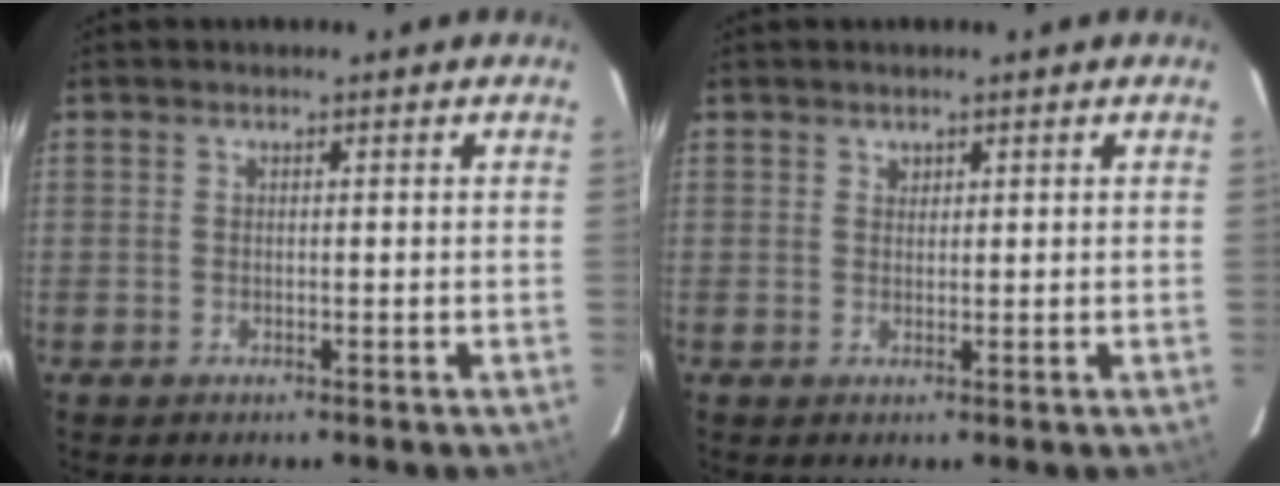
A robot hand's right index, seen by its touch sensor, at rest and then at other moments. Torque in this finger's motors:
{"motor_torque": [0.01, 0.00, 0.06, 0.01]}